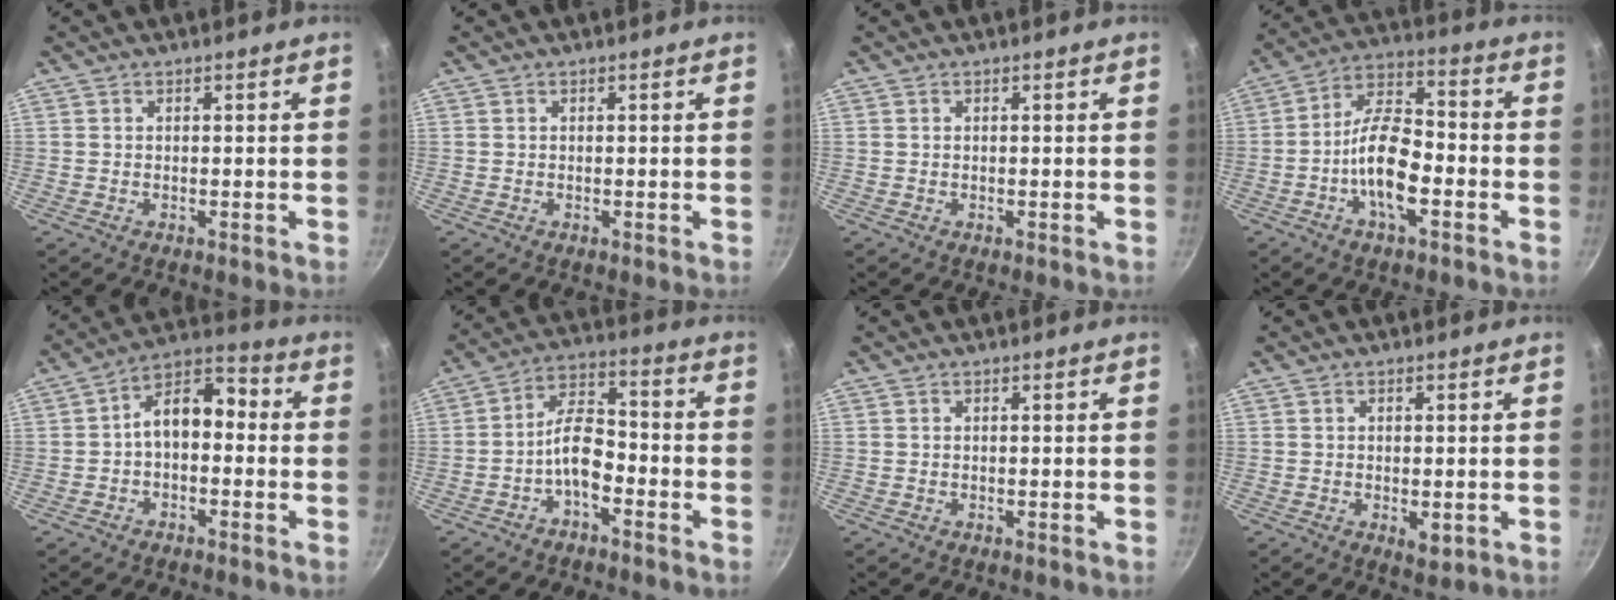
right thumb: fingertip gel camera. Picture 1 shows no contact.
{"total": 0.0}
{"total": 0.0}
{"total": 12.2, "force": [-3.9, 5.5, 10.1], "torque": [-0.170, 0.042, -0.081]}
{"total": 9.8, "force": [-0.8, 6.3, 7.4], "torque": [-0.094, 0.049, -0.029]}
{"total": 8.0, "force": [-3.5, 4.0, 6.0], "torque": [-0.094, 0.049, -0.071]}
{"total": 0.0}
{"total": 2.9, "force": [-0.2, 1.6, 2.4], "torque": [-0.035, -0.008, -0.001]}